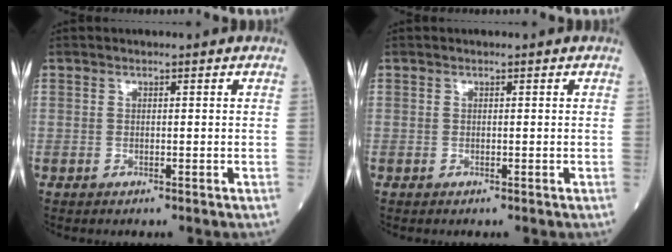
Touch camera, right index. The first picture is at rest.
{"total": 0.0}